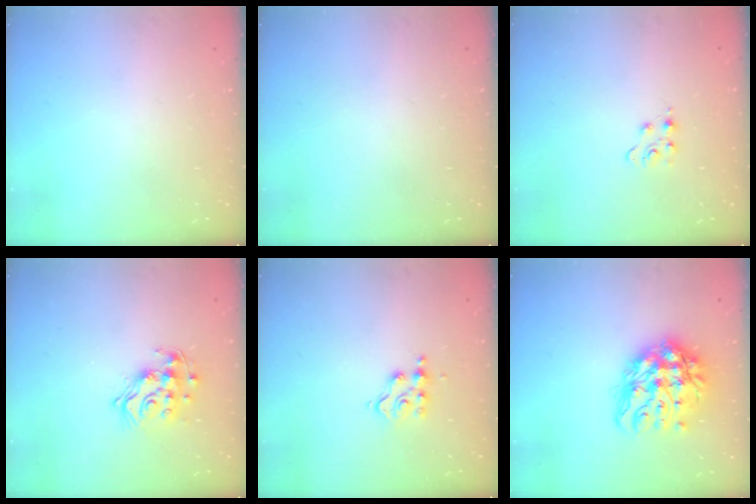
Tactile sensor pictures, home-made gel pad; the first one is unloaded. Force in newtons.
{"total": 0.0}
{"total": 4.0, "press": 3.9, "slide": 0.5}
{"total": 14.1, "press": 14.0, "slide": 1.0}
{"total": 5.0, "press": 4.9, "slide": 0.3}
{"total": 15.6, "press": 15.6, "slide": 1.1}